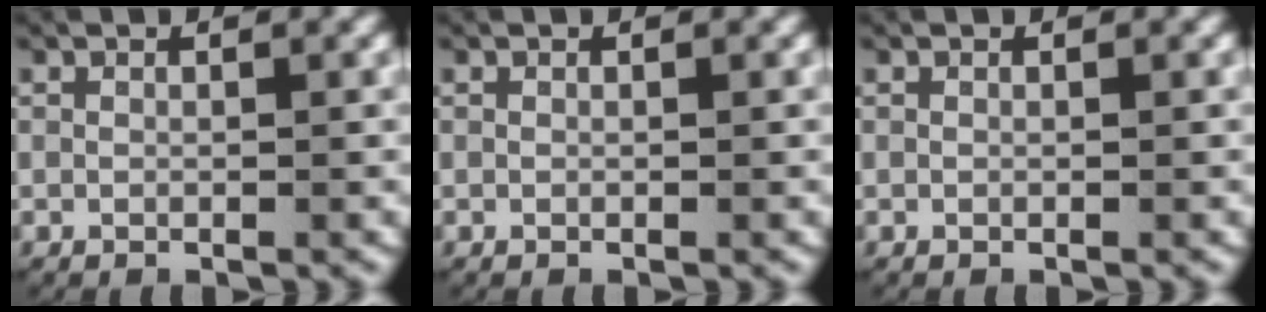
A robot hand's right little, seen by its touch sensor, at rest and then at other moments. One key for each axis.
{"total": 0.0}
{"total": 0.0}